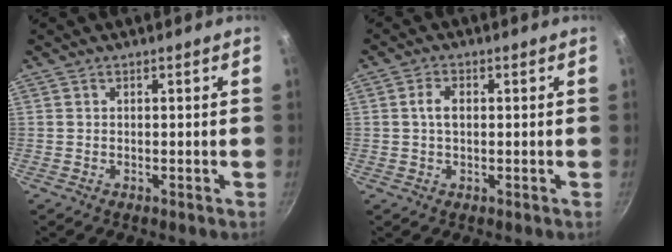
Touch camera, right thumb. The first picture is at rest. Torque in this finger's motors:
{"motor_torque": [0.49, 0.67, 0.61, 0.16, 0.00]}